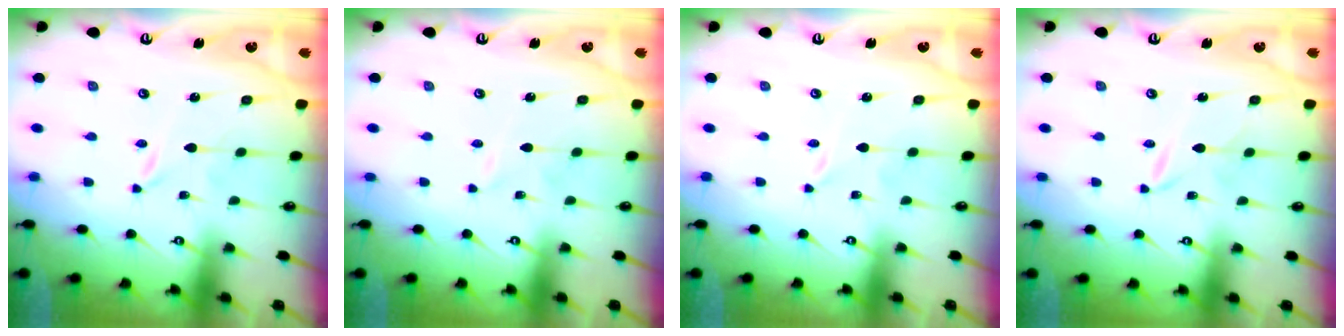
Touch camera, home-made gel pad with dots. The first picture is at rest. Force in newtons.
{"total": 1.7, "press": 1.7, "slide": 0.3}
{"total": 0.5, "press": 0.5, "slide": 0.1}
{"total": 1.7, "press": 1.6, "slide": 0.2}